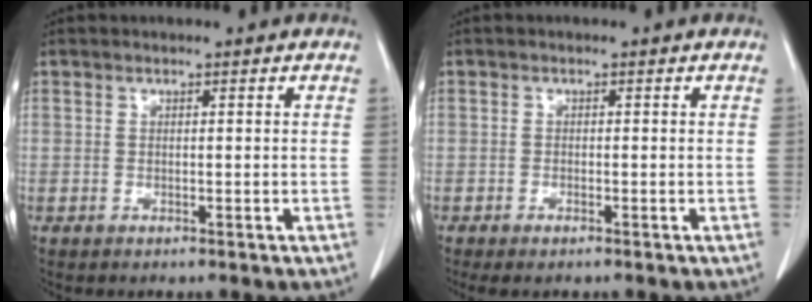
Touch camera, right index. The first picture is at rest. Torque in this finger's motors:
{"motor_torque": [0.00, 0.00, 0.10, 0.02]}